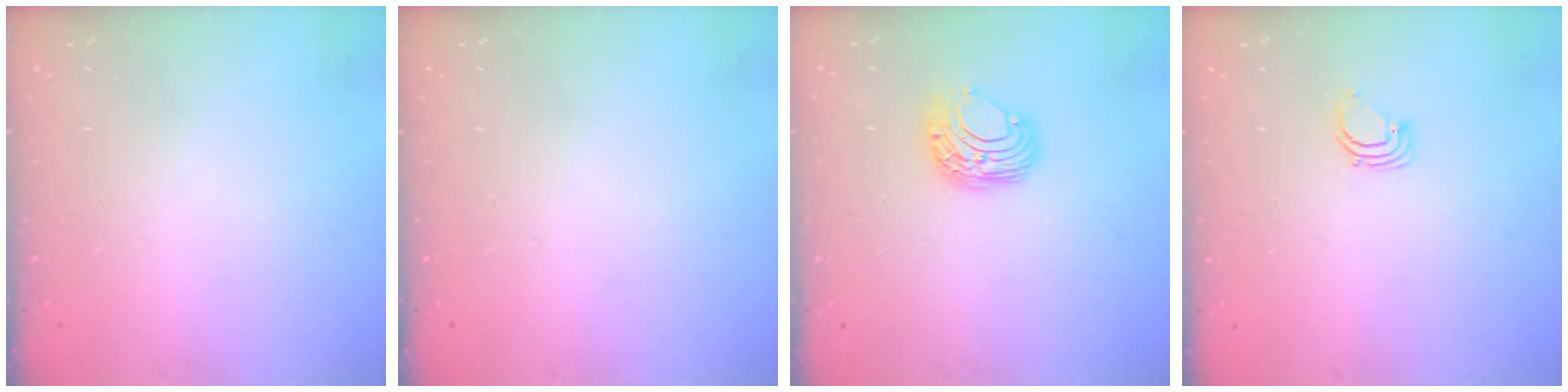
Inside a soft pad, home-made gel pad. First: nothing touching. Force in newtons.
{"total": 0.0}
{"total": 8.5, "press": 8.5, "slide": 0.4}
{"total": 2.5, "press": 2.5, "slide": 0.1}